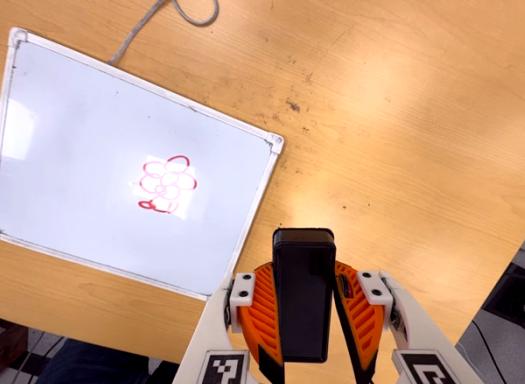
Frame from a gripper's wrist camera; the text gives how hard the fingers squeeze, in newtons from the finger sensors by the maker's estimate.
{"total": 8.9, "left": 6.8, "right": 11.0}